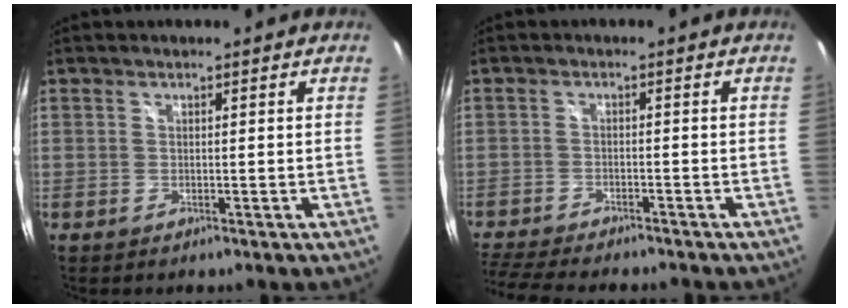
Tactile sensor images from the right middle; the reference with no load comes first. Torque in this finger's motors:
{"motor_torque": [1.07, -1.07, 0.12, 0.07]}